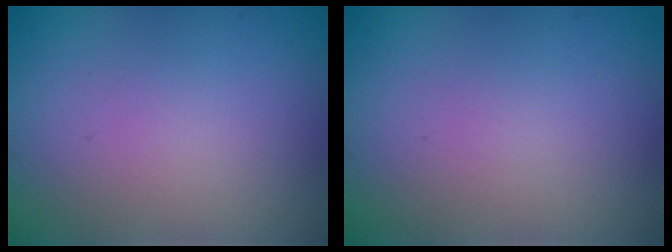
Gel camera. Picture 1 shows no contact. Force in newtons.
{"total": 0.0}